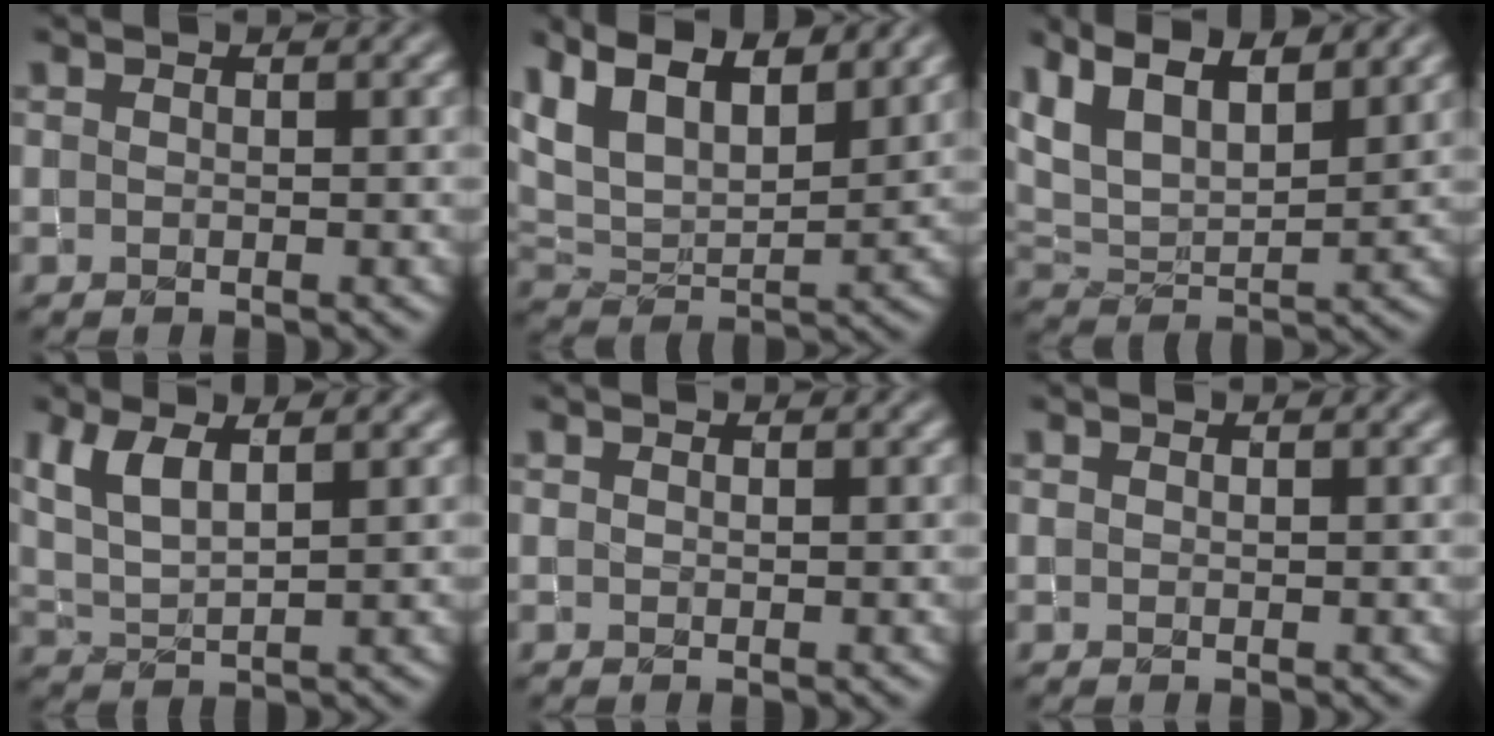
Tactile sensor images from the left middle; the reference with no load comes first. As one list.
[{"total": 10.5, "force": [6.4, 4.7, 6.8], "torque": [-0.137, 0.032, 0.098]}, {"total": 9.3, "force": [6.1, 3.9, 6.0], "torque": [-0.125, 0.035, 0.091]}, {"total": 3.8, "force": [2.1, 1.3, 2.9], "torque": [-0.073, 0.004, 0.046]}, {"total": 0.0}, {"total": 0.0}]